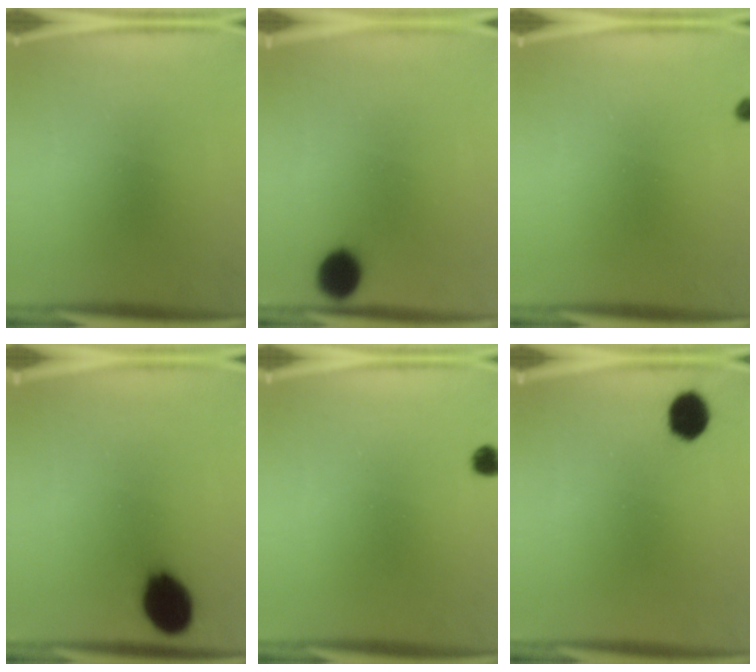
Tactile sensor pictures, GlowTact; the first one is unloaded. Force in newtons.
{"total": 6.3}
{"total": 0.8}
{"total": 11.8}
{"total": 1.8}
{"total": 6.4}